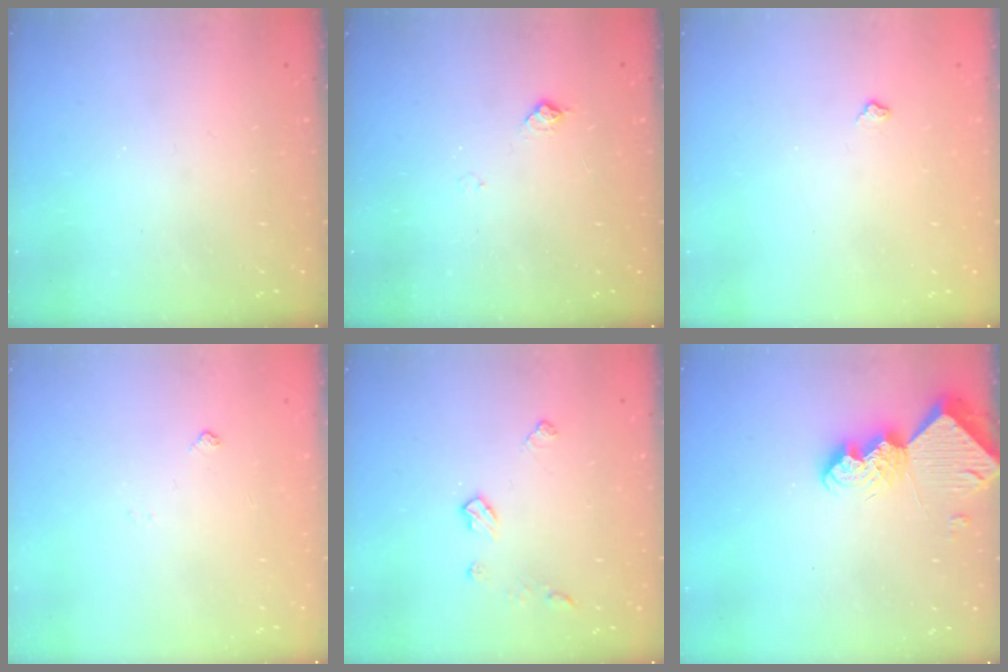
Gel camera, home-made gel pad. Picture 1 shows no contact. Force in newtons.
{"total": 5.5, "press": 5.5, "slide": 0.8}
{"total": 4.4, "press": 4.4, "slide": 0.6}
{"total": 3.8, "press": 3.8, "slide": 0.7}
{"total": 6.3, "press": 6.3, "slide": 0.1}
{"total": 9.0, "press": 9.0, "slide": 0.8}